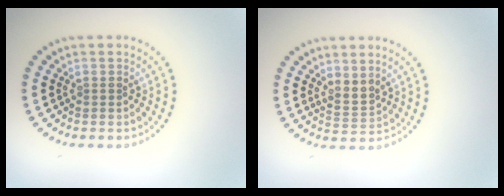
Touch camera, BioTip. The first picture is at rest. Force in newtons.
{"total": 2.0, "press": 1.5, "slide": 1.3}